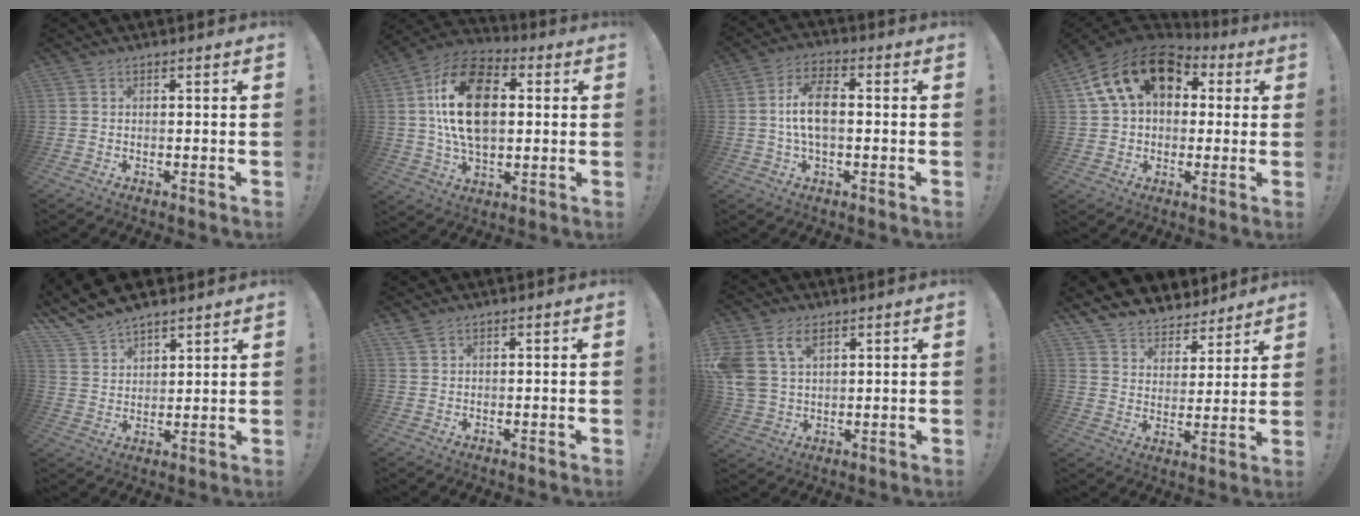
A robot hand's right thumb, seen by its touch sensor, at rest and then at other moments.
{"total": 21.7, "force": [2.9, 13.6, 16.6], "torque": [-0.294, 0.004, 0.046]}
{"total": 9.8, "force": [-0.3, 4.9, 8.5], "torque": [-0.149, 0.004, -0.004]}
{"total": 19.0, "force": [6.5, 12.4, 12.8], "torque": [-0.213, -0.006, 0.113]}
{"total": 9.4, "force": [8.1, 4.0, 2.4], "torque": [-0.070, -0.056, 0.161]}
{"total": 2.1, "force": [1.5, 0.8, 1.2], "torque": [-0.025, -0.003, 0.029]}
{"total": 9.7, "force": [5.1, 6.2, 5.4], "torque": [-0.134, -0.011, 0.101]}
{"total": 7.2, "force": [5.8, 4.0, 0.8], "torque": [-0.022, -0.061, 0.115]}